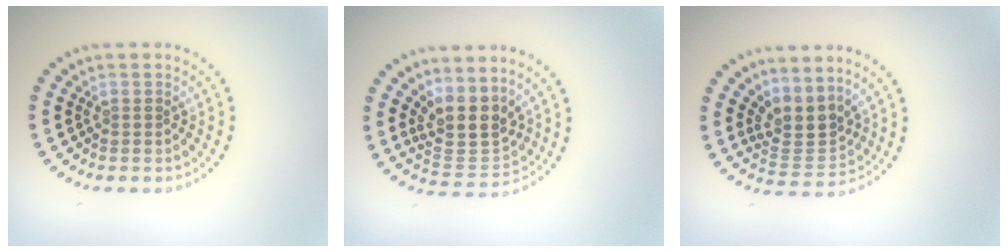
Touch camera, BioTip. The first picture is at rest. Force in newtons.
{"total": 4.0, "press": 3.5, "slide": 2.0}
{"total": 3.2, "press": 2.4, "slide": 2.1}